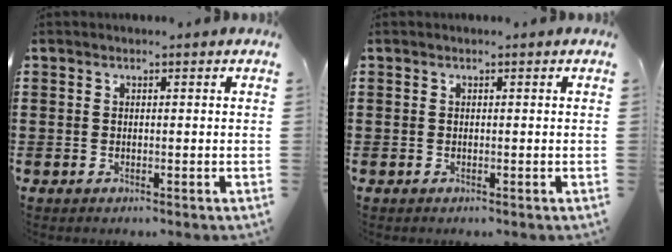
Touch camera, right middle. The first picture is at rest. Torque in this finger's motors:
{"motor_torque": [-0.24, 0.13, 0.00, -0.01]}